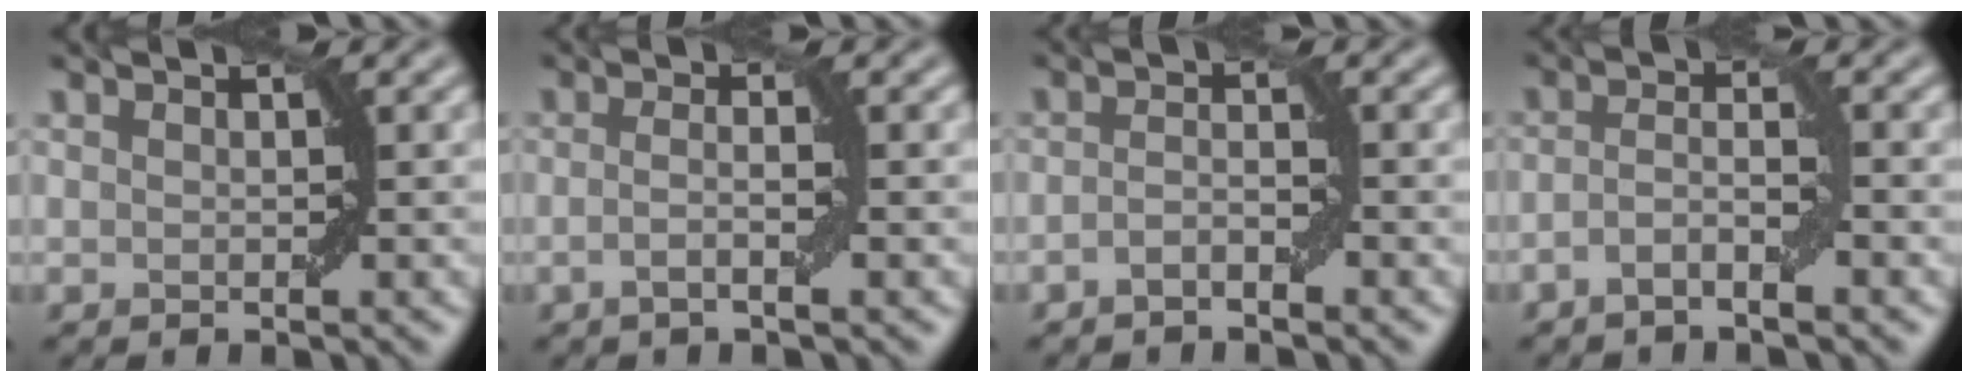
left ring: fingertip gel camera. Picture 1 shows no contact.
{"total": 2.0, "force": [-0.5, 0.4, 1.9], "torque": [-0.035, 0.000, -0.015]}
{"total": 1.5, "force": [-0.9, 0.3, 1.1], "torque": [-0.022, 0.005, -0.020]}
{"total": 2.3, "force": [-1.2, 0.4, 1.9], "torque": [-0.037, 0.008, -0.029]}